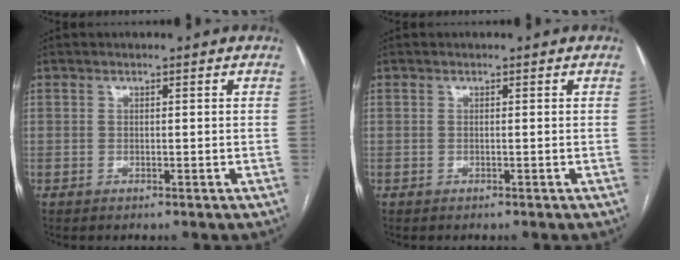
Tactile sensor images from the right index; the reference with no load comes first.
{"total": 0.0}